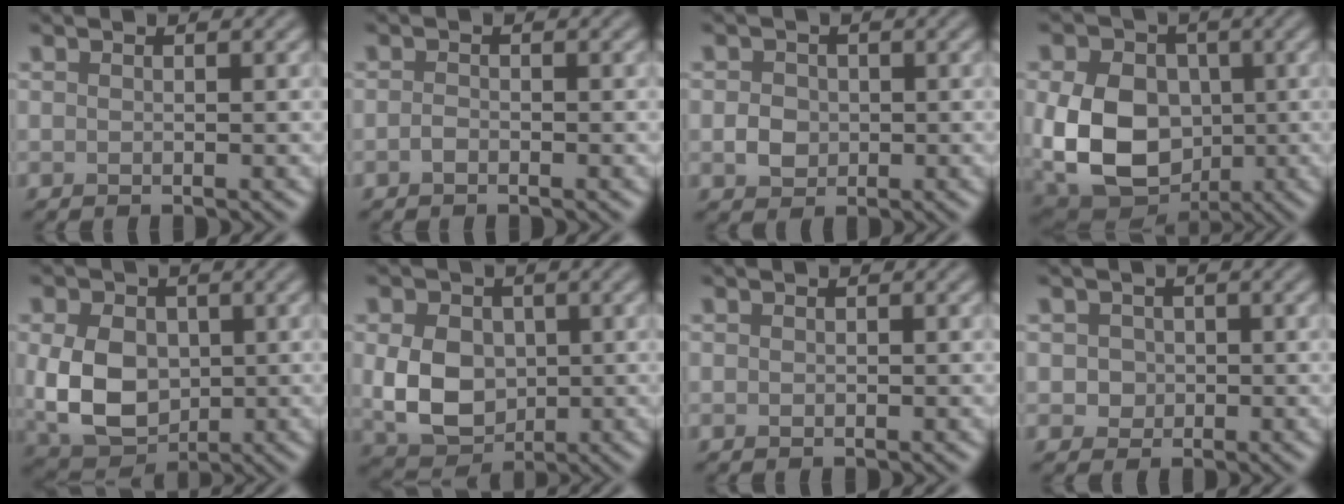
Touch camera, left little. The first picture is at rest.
{"total": 0.7, "force": [-0.4, 0.3, 0.5], "torque": [-0.011, -0.001, -0.009]}
{"total": 2.0, "force": [-0.1, 1.7, 0.9], "torque": [-0.013, -0.001, -0.006]}
{"total": 12.3, "force": [-0.7, 9.3, 8.0], "torque": [-0.152, -0.019, -0.014]}
{"total": 7.6, "force": [0.0, 5.6, 5.1], "torque": [-0.115, -0.012, 0.002]}
{"total": 6.6, "force": [0.1, 5.0, 4.3], "torque": [-0.091, -0.009, 0.001]}
{"total": 0.0}
{"total": 1.7, "force": [0.2, 1.6, 0.6], "torque": [-0.002, 0.000, 0.005]}